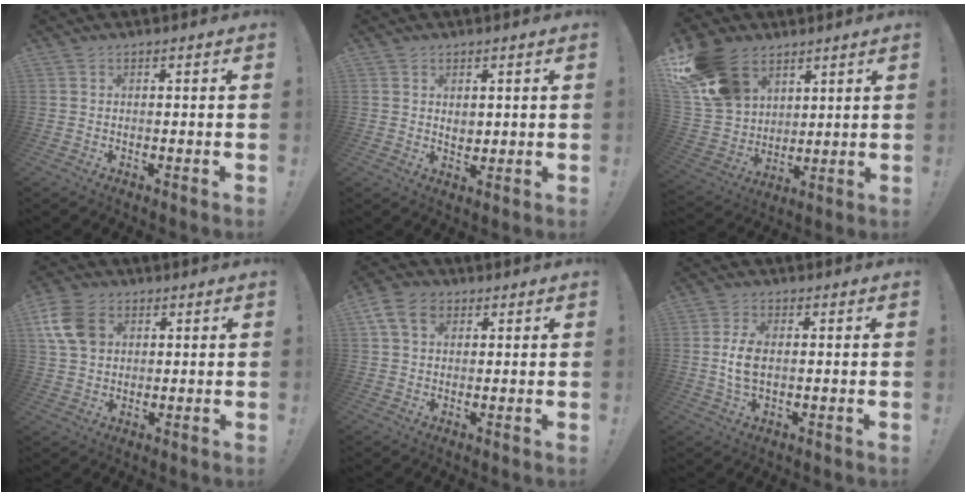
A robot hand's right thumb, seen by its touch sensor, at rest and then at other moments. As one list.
[{"total": 2.8, "force": [1.2, 2.2, 1.1], "torque": [-0.006, -0.008, 0.019]}, {"total": 18.7, "force": [10.1, 12.9, 8.9], "torque": [-0.171, -0.050, 0.200]}, {"total": 11.3, "force": [3.8, 8.5, 6.5], "torque": [-0.117, -0.001, 0.078]}, {"total": 8.3, "force": [3.3, 5.8, 4.9], "torque": [-0.093, 0.002, 0.065]}, {"total": 6.5, "force": [-0.1, 3.5, 5.4], "torque": [-0.107, 0.000, -0.003]}]